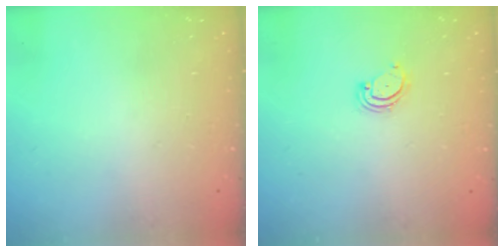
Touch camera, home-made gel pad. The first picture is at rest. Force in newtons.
{"total": 3.0, "press": 3.0, "slide": 0.4}